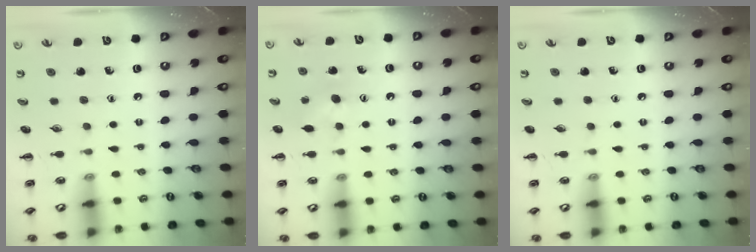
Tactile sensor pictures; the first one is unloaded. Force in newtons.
{"total": 4.9, "press": 4.8, "slide": 0.8}
{"total": 0.0}